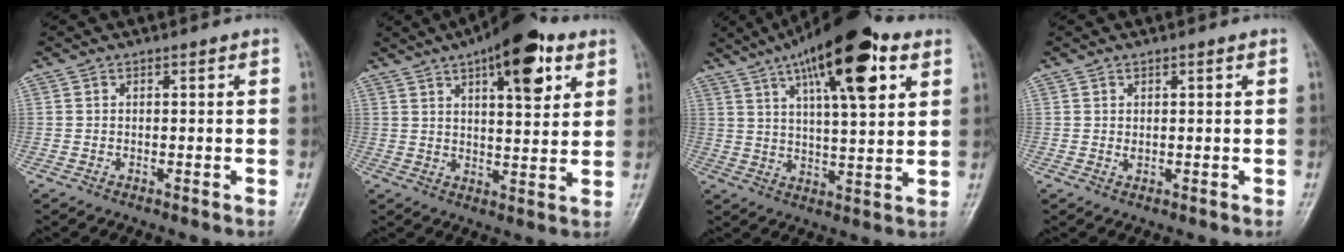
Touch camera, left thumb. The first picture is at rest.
{"total": 14.4, "force": [7.2, 5.3, 11.2], "torque": [-0.132, -0.021, 0.101]}
{"total": 19.5, "force": [9.6, 6.0, 15.8], "torque": [-0.228, -0.018, 0.150]}
{"total": 1.2, "force": [0.4, 0.5, 1.0], "torque": [-0.018, 0.003, 0.012]}